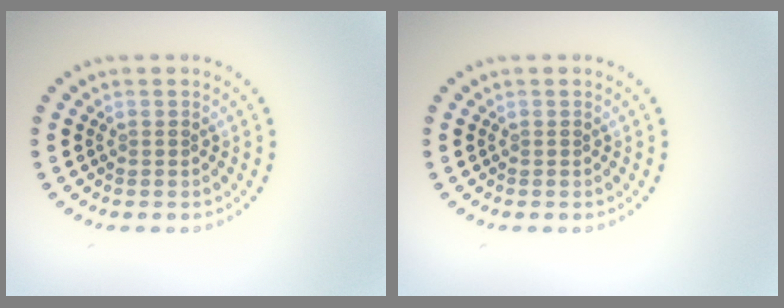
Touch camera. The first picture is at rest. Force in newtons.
{"total": 0.0}